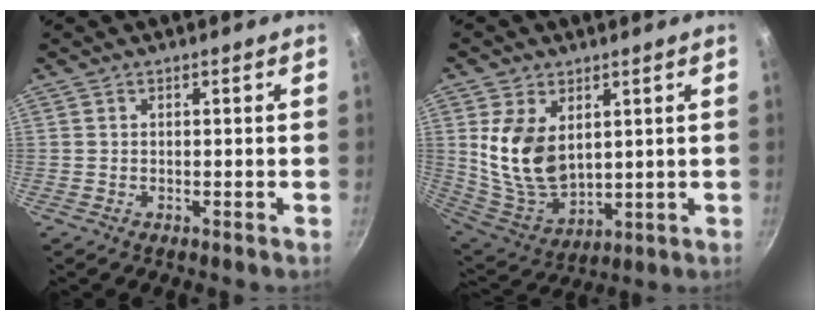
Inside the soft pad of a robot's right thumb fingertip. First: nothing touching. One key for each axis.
{"total": 13.6, "fx": 3.4, "fy": 8.7, "fz": 9.8, "tx": -0.173, "ty": -0.038, "tz": 0.082}